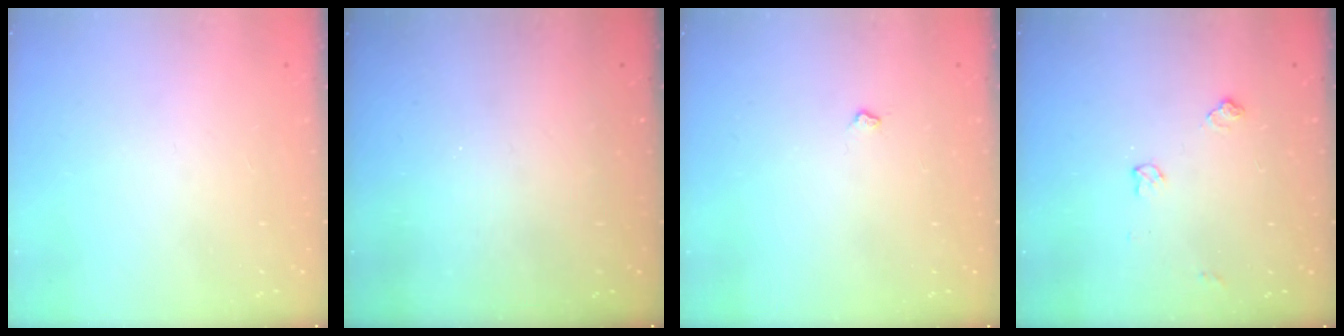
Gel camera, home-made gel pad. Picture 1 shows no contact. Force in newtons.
{"total": 0.0}
{"total": 3.1, "press": 3.0, "slide": 0.5}
{"total": 8.4, "press": 8.4, "slide": 0.8}